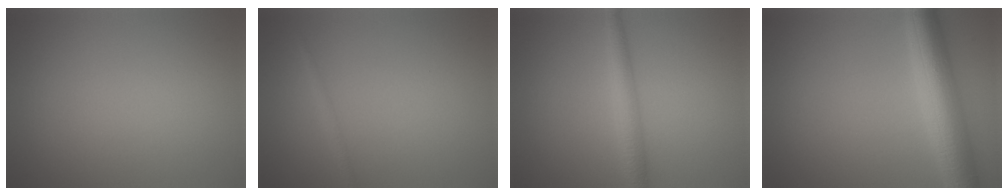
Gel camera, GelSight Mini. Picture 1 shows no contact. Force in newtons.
{"total": 0.8, "press": 0.8, "slide": 0.0}
{"total": 2.7, "press": 2.7, "slide": 0.1}
{"total": 6.7, "press": 6.7, "slide": 0.0}